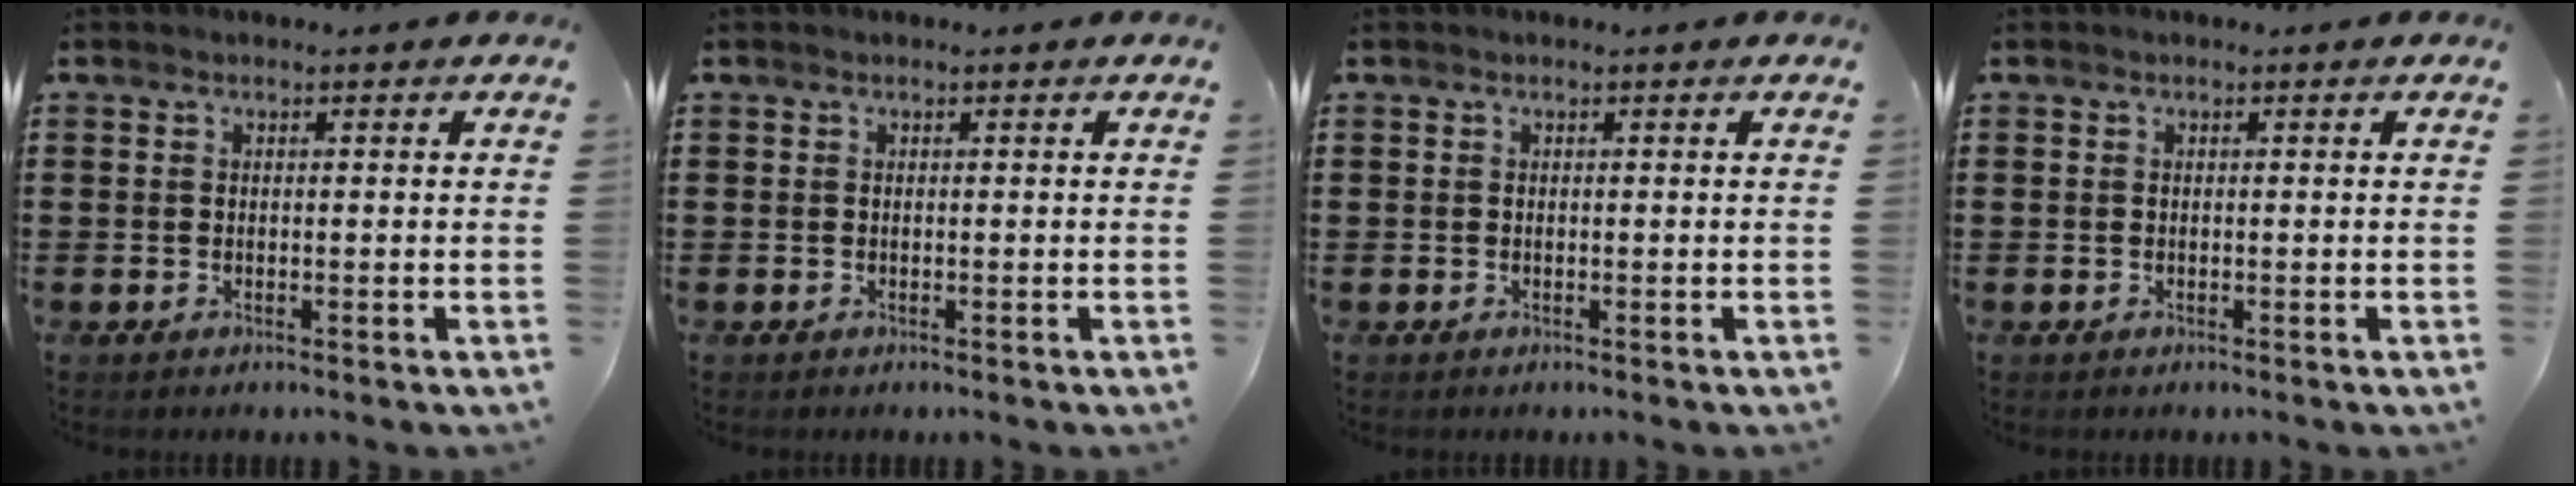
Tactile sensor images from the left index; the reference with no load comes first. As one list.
[{"total": 0.0}, {"total": 0.0}, {"total": 0.0}]